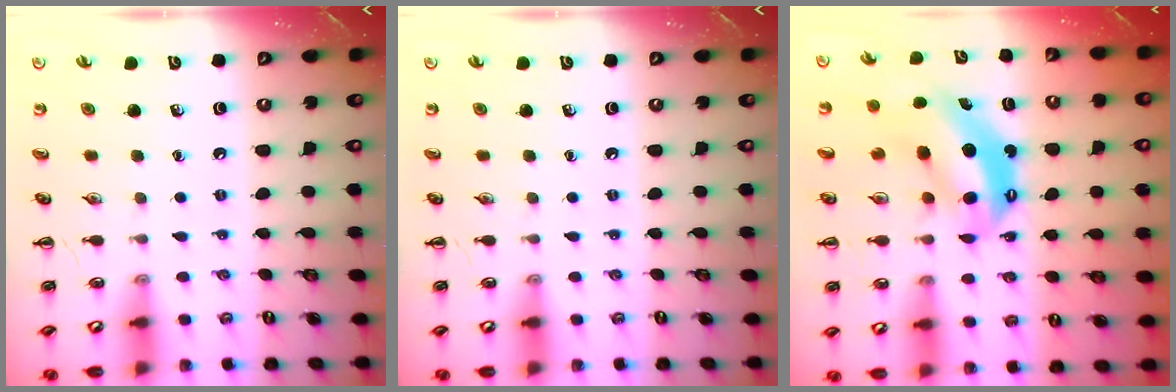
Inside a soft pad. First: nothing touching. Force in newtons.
{"total": 0.0}
{"total": 8.1, "press": 7.9, "slide": 1.7}